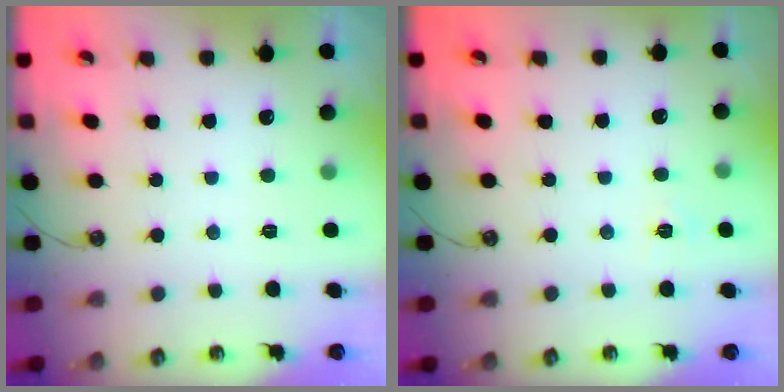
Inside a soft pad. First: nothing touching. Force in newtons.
{"total": 4.4, "press": 4.3, "slide": 0.4}